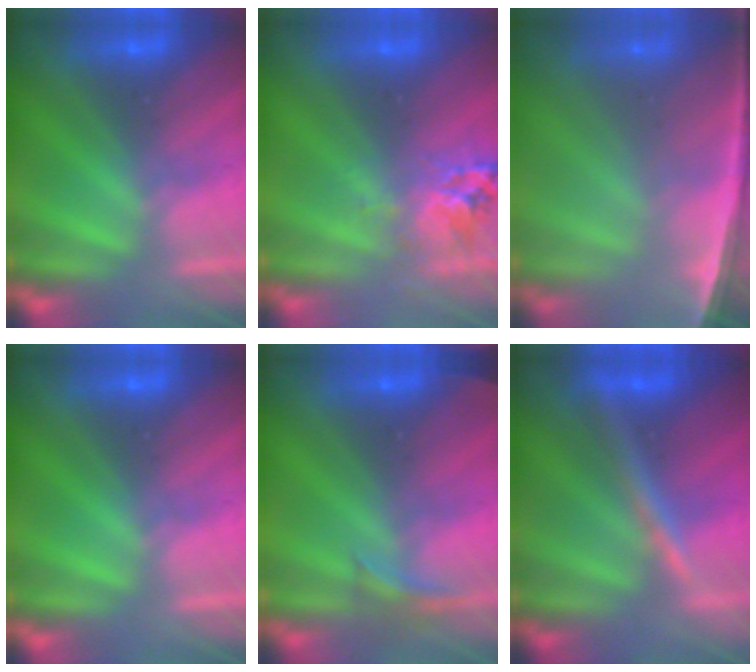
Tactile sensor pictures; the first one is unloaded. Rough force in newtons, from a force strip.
{"total": 2.7}
{"total": 5.8}
{"total": 0.0}
{"total": 2.8}
{"total": 2.4}